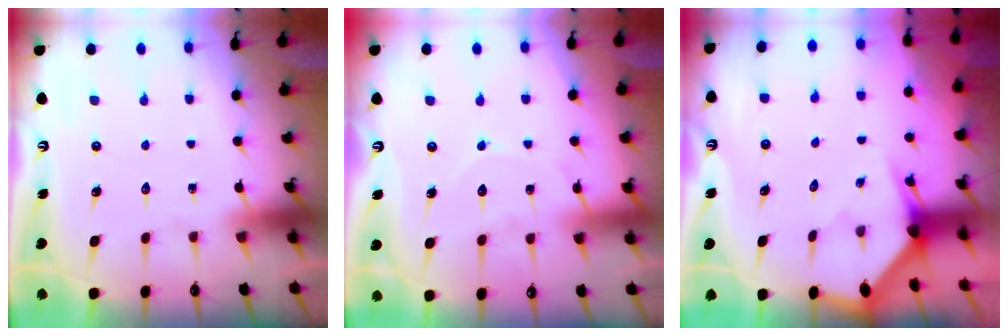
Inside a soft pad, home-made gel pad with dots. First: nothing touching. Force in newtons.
{"total": 7.4, "press": 7.4, "slide": 0.8}
{"total": 2.3, "press": 2.3, "slide": 0.1}